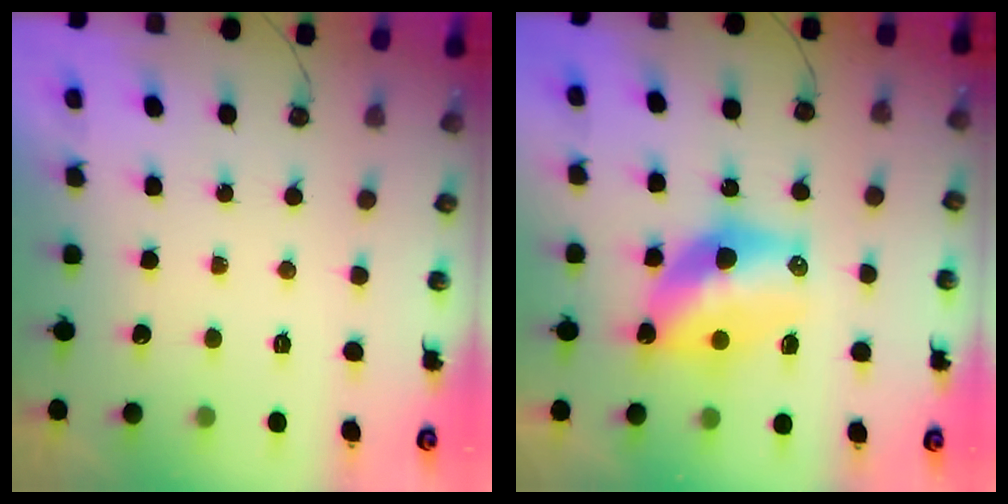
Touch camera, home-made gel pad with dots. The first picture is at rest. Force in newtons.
{"total": 12.5, "press": 12.5, "slide": 1.0}